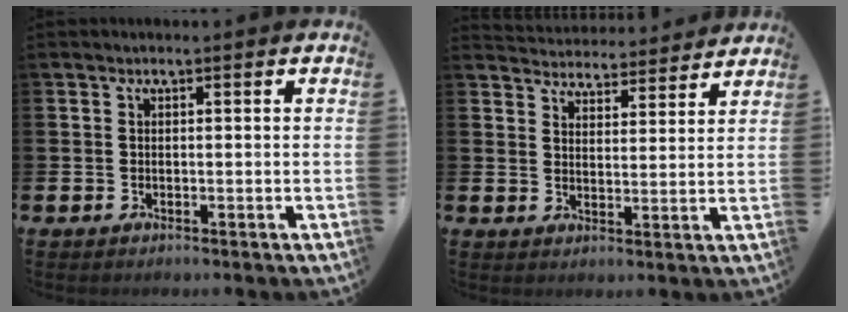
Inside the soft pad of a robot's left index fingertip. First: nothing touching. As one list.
[{"total": 4.6, "force": [4.5, 0.6, -0.3], "torque": [-0.006, -0.039, 0.078]}]